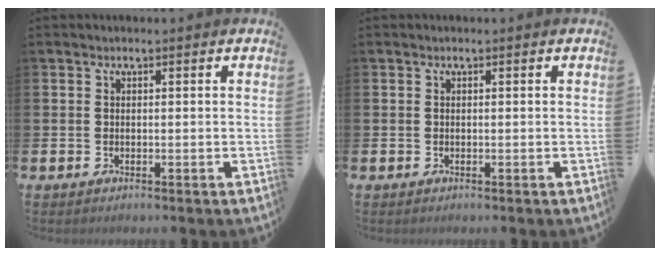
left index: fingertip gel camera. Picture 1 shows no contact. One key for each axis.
{"total": 0.0}